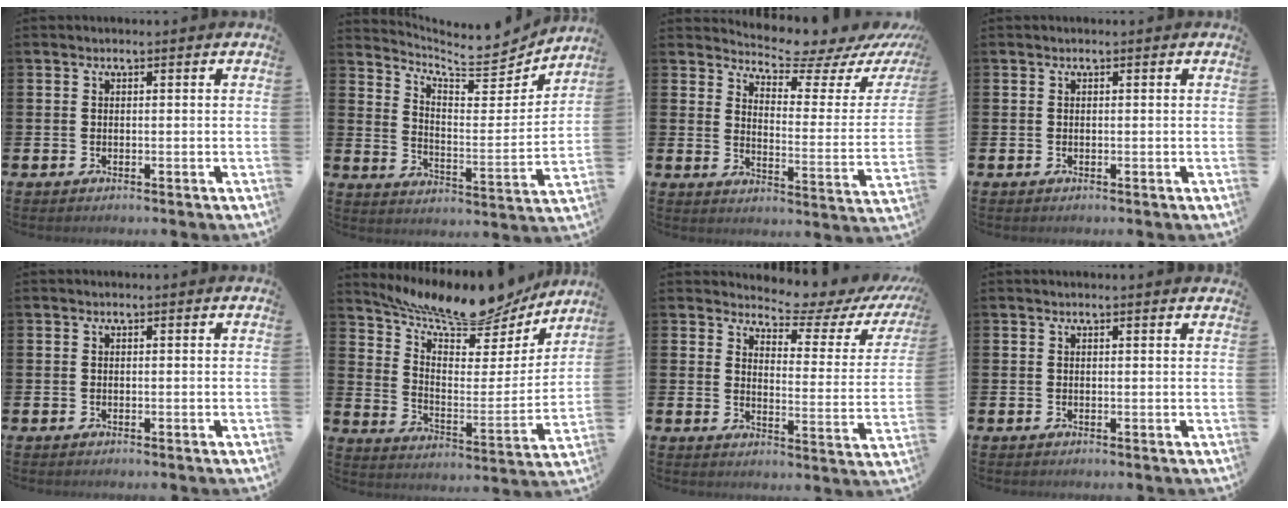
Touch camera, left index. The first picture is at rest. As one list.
[{"total": 7.0, "force": [6.7, 1.4, 1.4], "torque": [-0.043, -0.065, 0.109]}, {"total": 6.6, "force": [6.4, 0.8, 1.6], "torque": [-0.037, -0.061, 0.103]}, {"total": 0.0}, {"total": 0.0}, {"total": 11.5, "force": [10.7, 2.1, 3.7], "torque": [-0.093, -0.083, 0.181]}, {"total": 5.1, "force": [4.8, 1.2, 1.2], "torque": [-0.026, -0.050, 0.073]}, {"total": 0.5, "force": [0.5, -0.1, 0.2], "torque": [0.003, -0.003, 0.008]}]